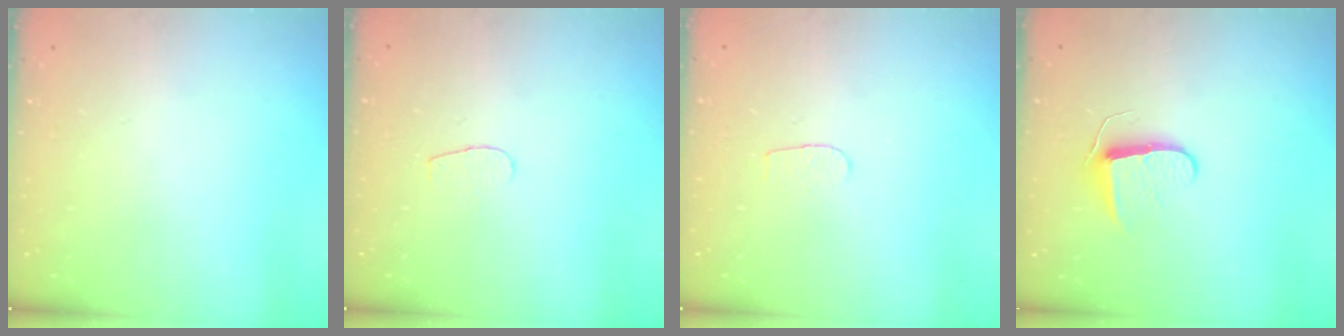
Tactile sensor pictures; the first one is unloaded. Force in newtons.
{"total": 2.8, "press": 2.8, "slide": 0.2}
{"total": 3.1, "press": 3.1, "slide": 0.2}
{"total": 7.2, "press": 7.2, "slide": 0.7}